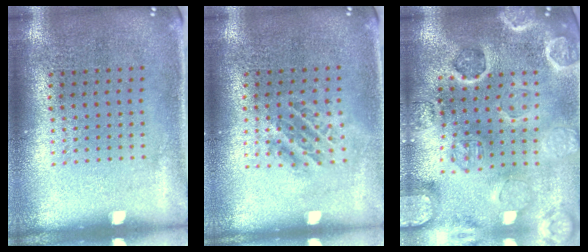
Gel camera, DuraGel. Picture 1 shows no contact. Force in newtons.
{"total": 1.2, "press": 1.1, "slide": 0.6}
{"total": 2.9, "press": 2.9, "slide": 0.3}